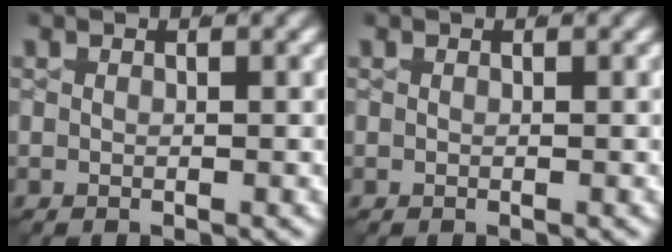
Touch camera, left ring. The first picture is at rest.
{"total": 0.0}